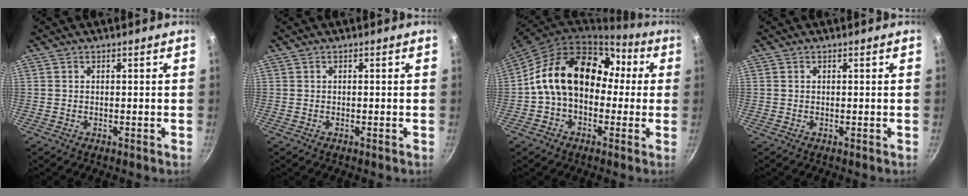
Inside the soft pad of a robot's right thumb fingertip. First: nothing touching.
{"total": 0.0}
{"total": 18.6, "force": [1.0, 13.6, 12.7], "torque": [-0.178, 0.058, 0.006]}
{"total": 0.0}